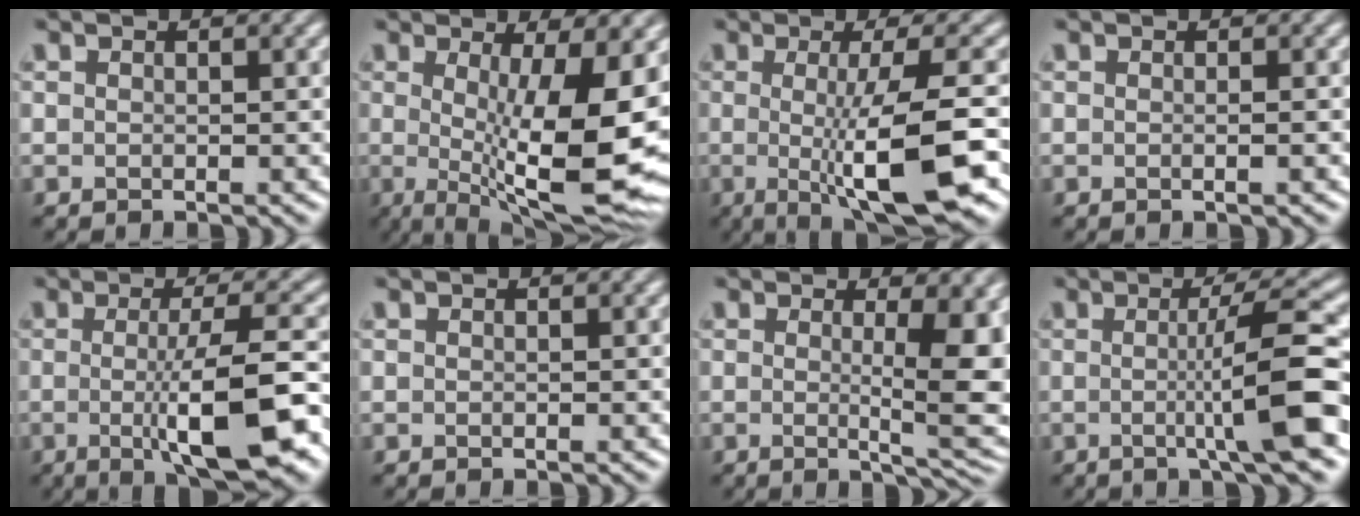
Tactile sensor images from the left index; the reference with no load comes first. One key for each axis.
{"total": 12.7, "fx": -0.3, "fy": 3.4, "fz": 12.3, "tx": -0.170, "ty": -0.019, "tz": -0.002}
{"total": 9.2, "fx": -1.3, "fy": 1.9, "fz": 8.9, "tx": -0.118, "ty": -0.015, "tz": -0.020}
{"total": 1.0, "fx": 0.0, "fy": 0.5, "fz": 0.8, "tx": 0.010, "ty": 0.004, "tz": -0.006}
{"total": 8.9, "fx": -1.6, "fy": 1.9, "fz": 8.5, "tx": -0.119, "ty": -0.005, "tz": -0.027}
{"total": 0.0}
{"total": 7.6, "fx": 0.2, "fy": 1.7, "fz": 7.4, "tx": -0.096, "ty": -0.004, "tz": 0.007}
{"total": 7.2, "fx": -0.8, "fy": 0.7, "fz": 7.2, "tx": -0.102, "ty": 0.008, "tz": -0.017}